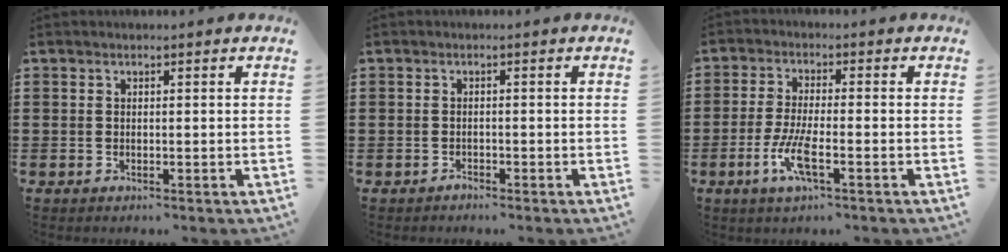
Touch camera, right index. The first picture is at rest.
{"total": 1.0, "force": [-0.9, 0.4, 0.0], "torque": [-0.003, 0.003, -0.021]}
{"total": 6.2, "force": [-2.7, 1.4, 5.4], "torque": [-0.120, -0.012, -0.054]}